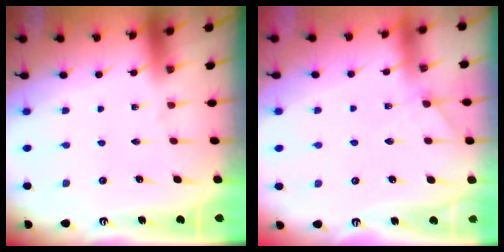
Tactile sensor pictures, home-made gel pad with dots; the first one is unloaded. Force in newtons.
{"total": 4.2, "press": 4.2, "slide": 0.6}